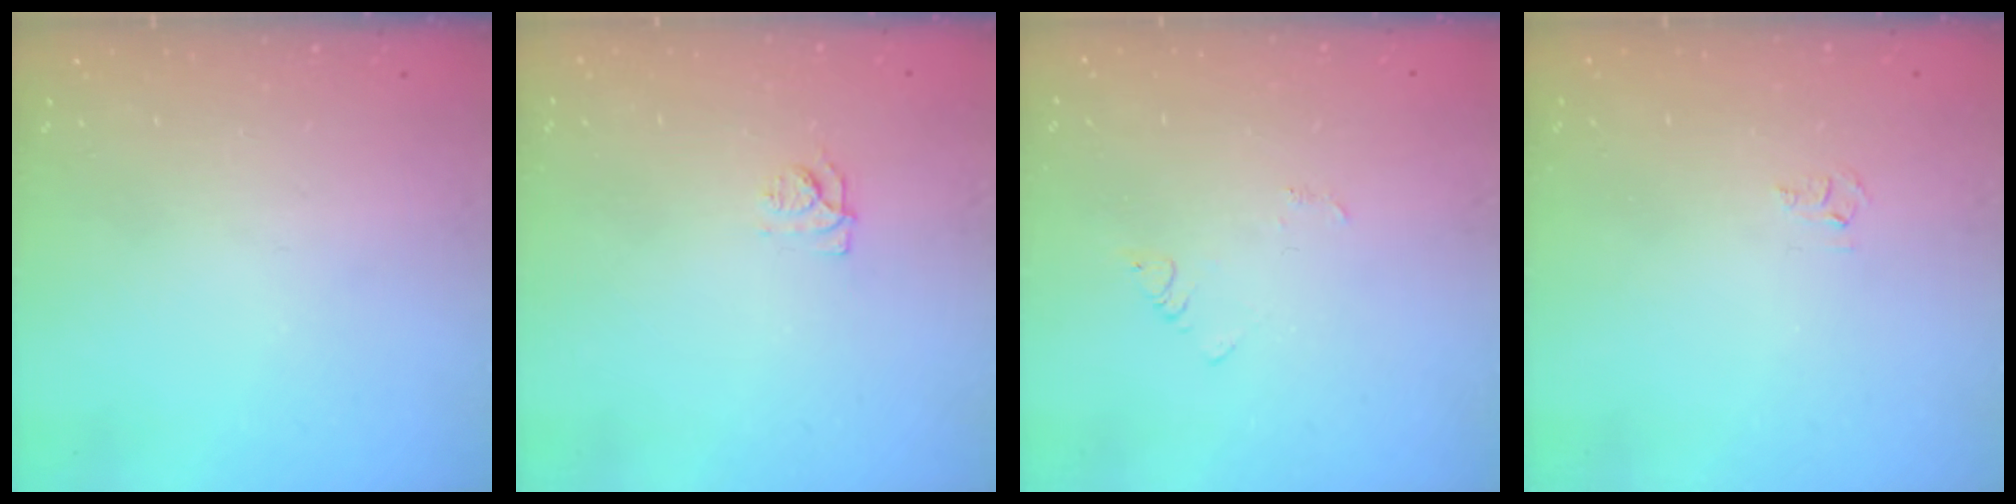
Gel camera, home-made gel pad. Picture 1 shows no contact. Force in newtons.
{"total": 6.2, "press": 6.1, "slide": 0.7}
{"total": 2.9, "press": 2.9, "slide": 0.3}
{"total": 3.8, "press": 3.8, "slide": 0.4}